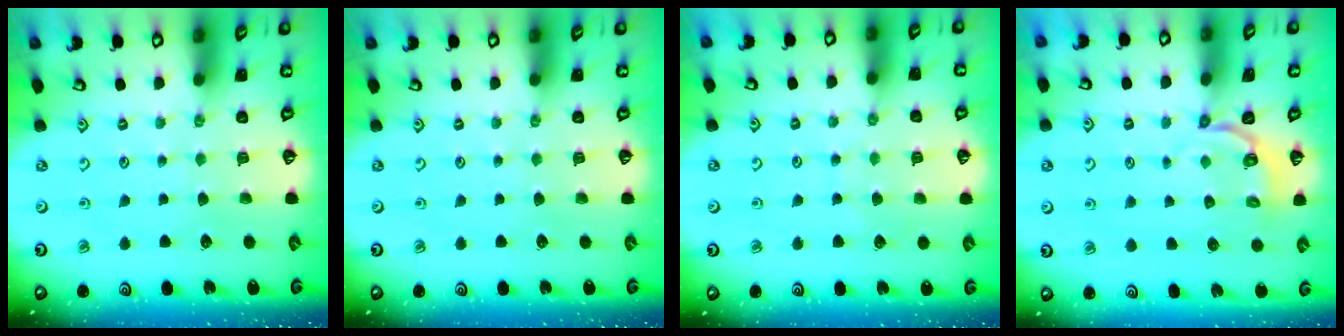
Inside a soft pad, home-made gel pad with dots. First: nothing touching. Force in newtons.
{"total": 0.0}
{"total": 4.0, "press": 3.9, "slide": 0.5}
{"total": 3.1, "press": 2.1, "slide": 2.3}